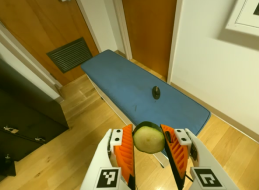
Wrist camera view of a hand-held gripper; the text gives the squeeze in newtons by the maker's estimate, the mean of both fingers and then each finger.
{"total": 9.0, "left": 8.2, "right": 9.8}